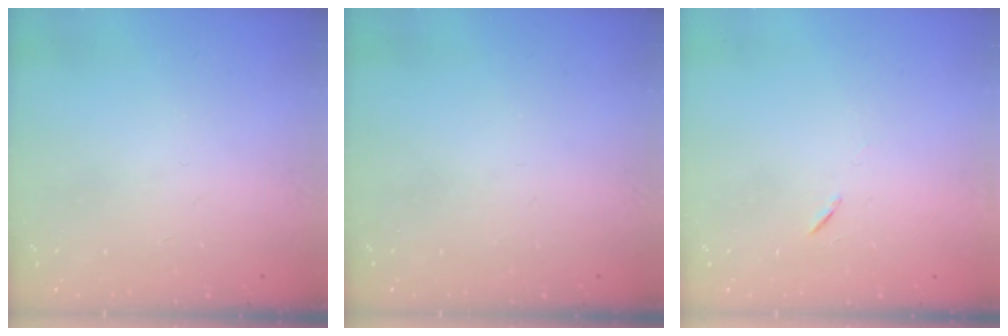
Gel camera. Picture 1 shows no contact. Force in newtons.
{"total": 0.0}
{"total": 5.8, "press": 5.4, "slide": 2.1}